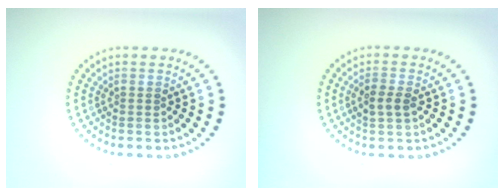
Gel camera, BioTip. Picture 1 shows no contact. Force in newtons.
{"total": 1.7, "press": 1.7, "slide": 0.3}